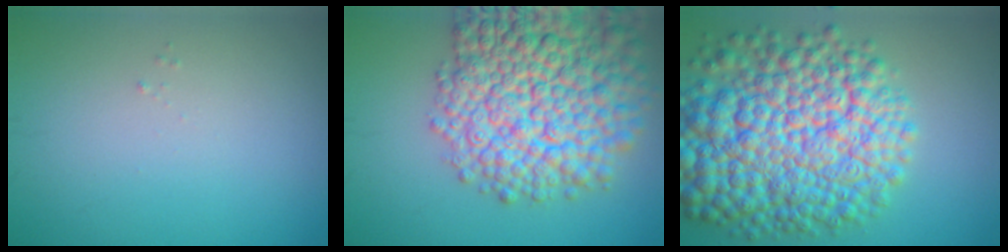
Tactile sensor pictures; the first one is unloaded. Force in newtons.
{"total": 13.2, "press": 13.1, "slide": 0.6}
{"total": 14.7, "press": 14.7, "slide": 0.5}